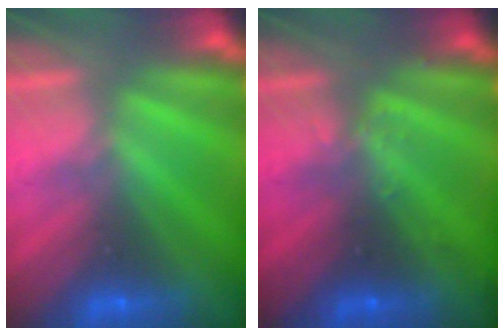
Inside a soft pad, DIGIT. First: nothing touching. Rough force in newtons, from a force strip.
{"total": 2.4}